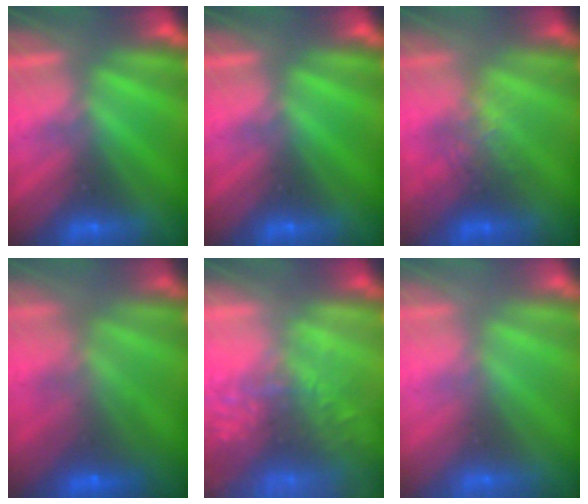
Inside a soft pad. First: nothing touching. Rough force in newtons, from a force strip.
{"total": 0.0}
{"total": 2.6}
{"total": 5.5}
{"total": 7.4}
{"total": 2.7}